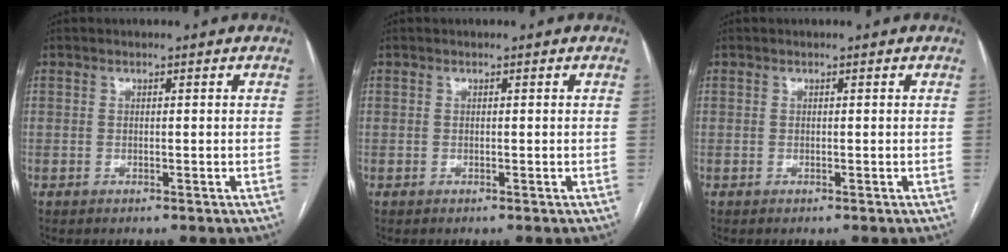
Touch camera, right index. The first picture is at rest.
{"total": 0.0}
{"total": 0.0}